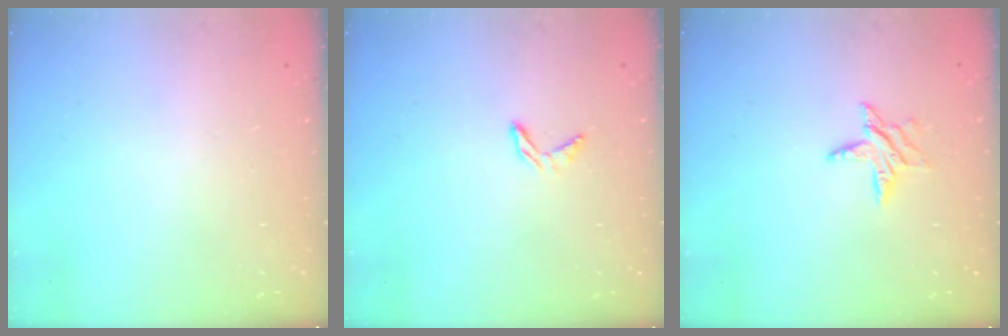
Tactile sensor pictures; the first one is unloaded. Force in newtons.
{"total": 4.1, "press": 4.1, "slide": 0.2}
{"total": 6.5, "press": 6.5, "slide": 0.6}